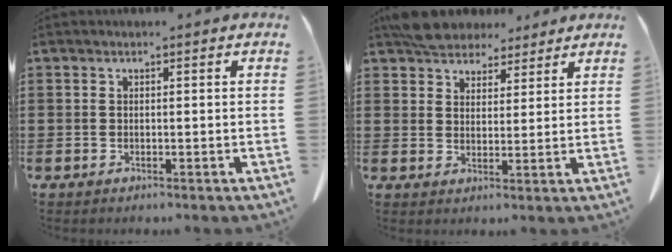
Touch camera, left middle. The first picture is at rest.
{"total": 5.6, "force": [5.1, 2.2, 1.0], "torque": [-0.038, -0.003, 0.100]}